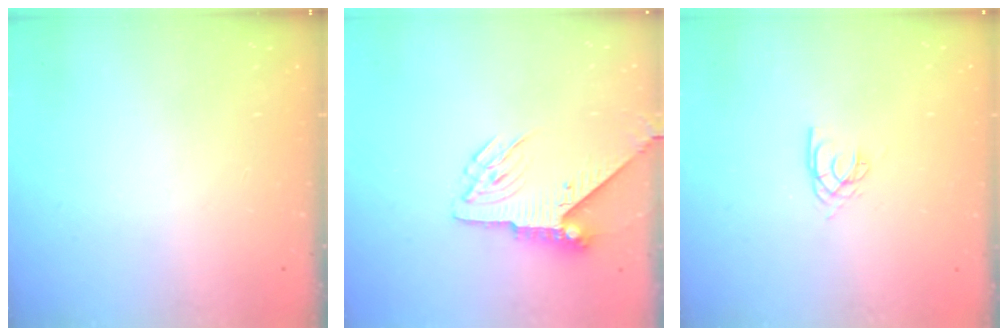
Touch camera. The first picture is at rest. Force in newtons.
{"total": 5.9, "press": 5.8, "slide": 0.7}
{"total": 4.5, "press": 4.5, "slide": 0.3}